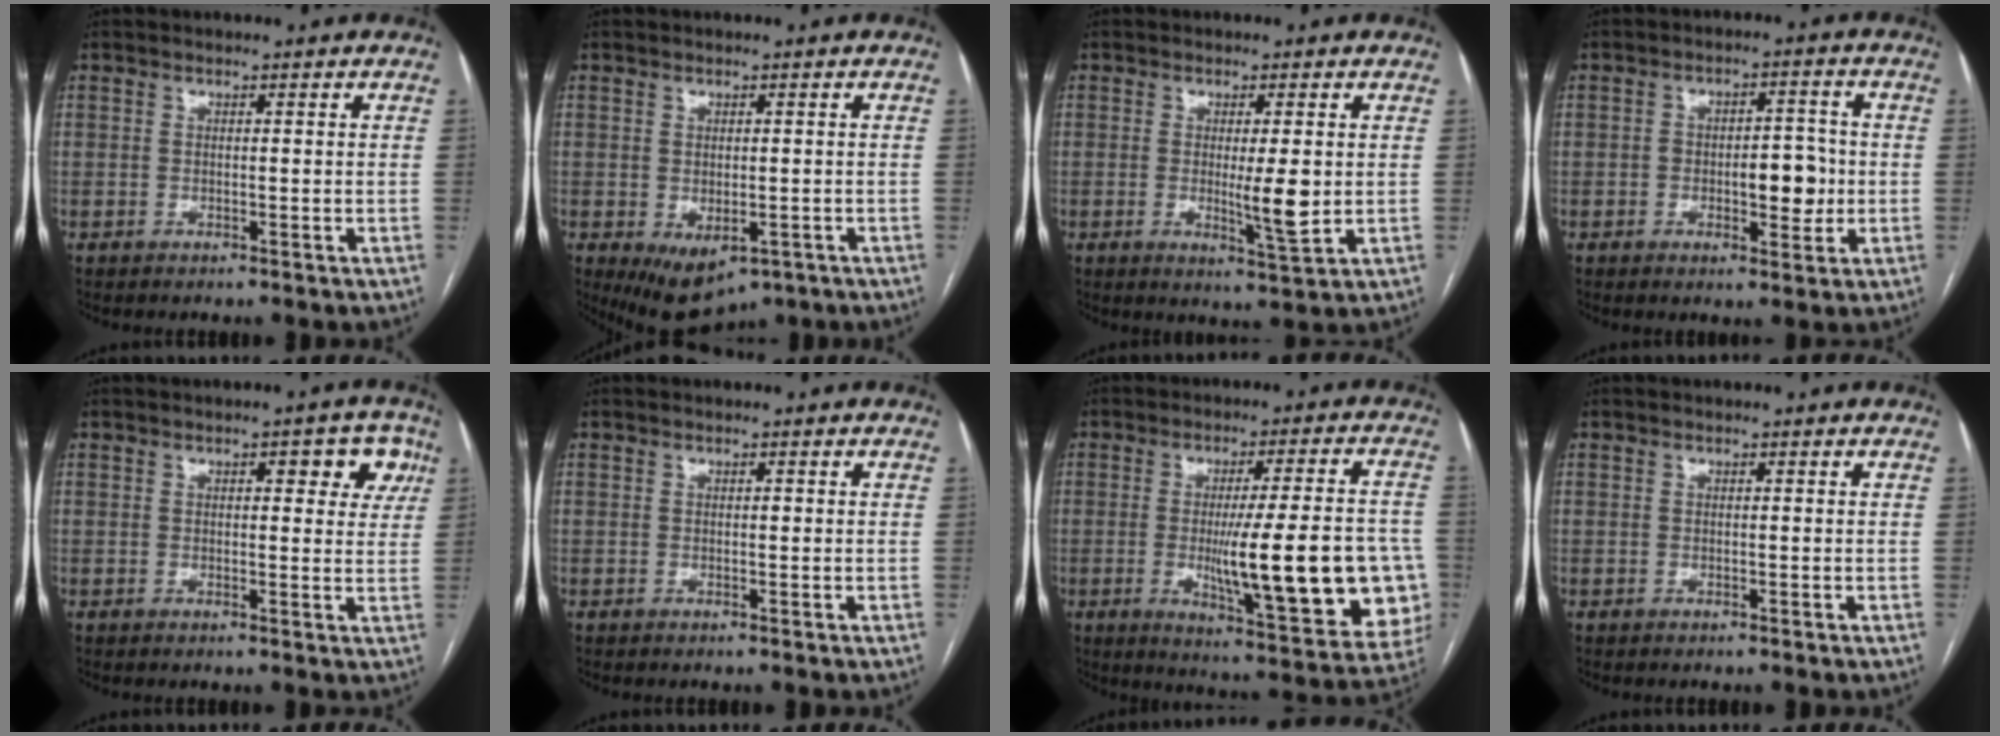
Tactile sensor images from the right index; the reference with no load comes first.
{"total": 7.1, "force": [-3.4, 4.0, 4.8], "torque": [-0.070, -0.013, -0.038]}
{"total": 5.5, "force": [-0.1, 0.7, 5.4], "torque": [-0.083, -0.011, -0.002]}
{"total": 6.6, "force": [-1.0, 3.0, 5.8], "torque": [-0.079, 0.011, -0.010]}
{"total": 5.5, "force": [2.5, 2.3, 4.4], "torque": [-0.036, 0.013, 0.023]}
{"total": 0.0}
{"total": 21.5, "force": [-3.6, 3.4, 21.0], "torque": [-0.221, 0.001, -0.031]}
{"total": 0.0}